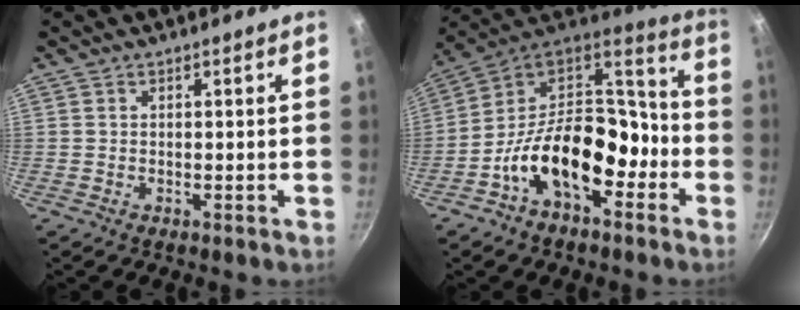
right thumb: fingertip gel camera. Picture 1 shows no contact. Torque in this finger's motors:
{"motor_torque": [2.48, 2.53, 1.46, -1.31, 0.50]}